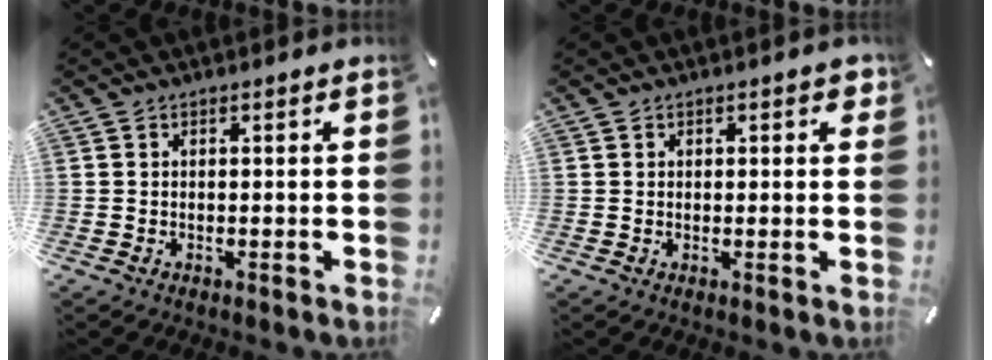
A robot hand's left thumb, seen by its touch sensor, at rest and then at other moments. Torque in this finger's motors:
{"motor_torque": [0.49, 0.27, -0.15, -0.18, 0.00]}